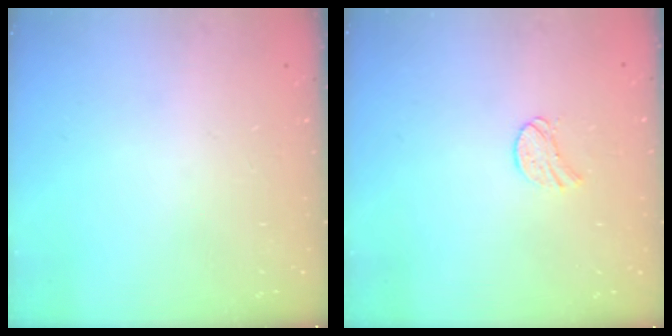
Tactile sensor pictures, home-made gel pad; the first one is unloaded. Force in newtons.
{"total": 6.5, "press": 6.5, "slide": 0.7}